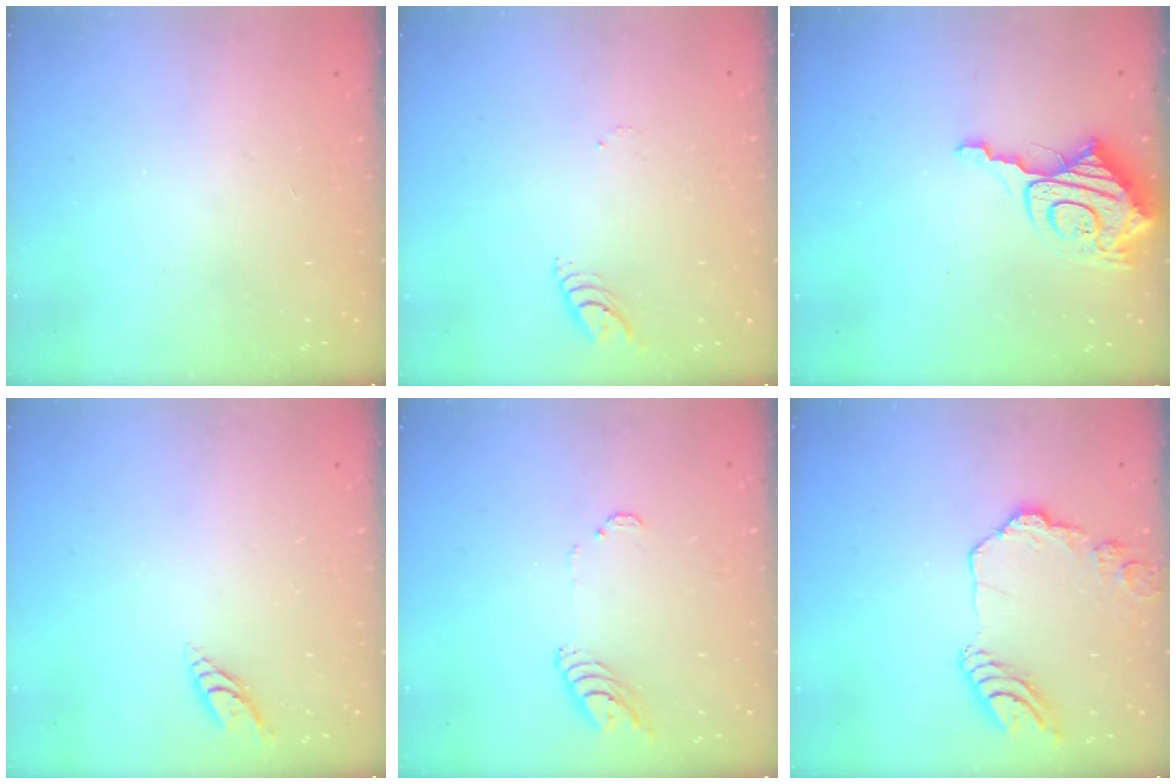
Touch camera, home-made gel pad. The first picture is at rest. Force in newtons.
{"total": 4.4, "press": 4.4, "slide": 0.3}
{"total": 12.7, "press": 12.6, "slide": 1.6}
{"total": 5.5, "press": 5.5, "slide": 0.3}
{"total": 7.7, "press": 7.7, "slide": 0.8}
{"total": 14.2, "press": 14.1, "slide": 1.5}